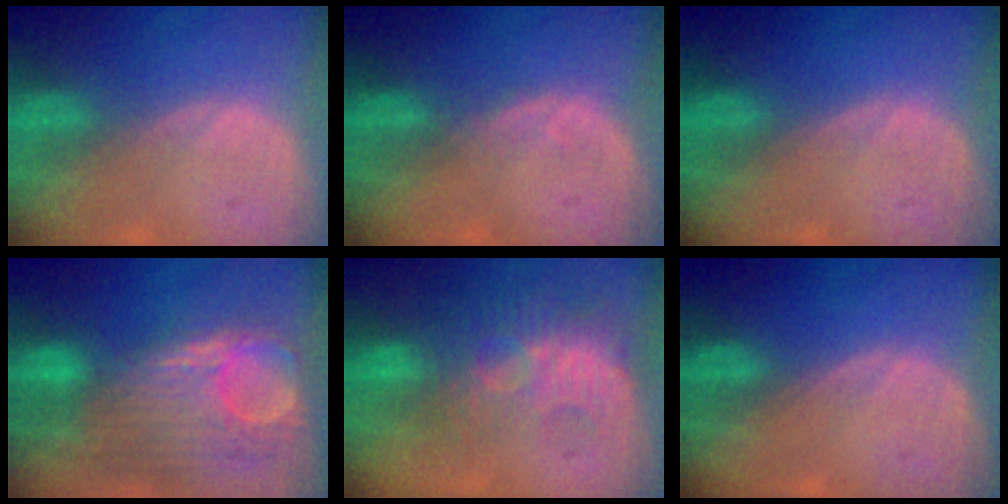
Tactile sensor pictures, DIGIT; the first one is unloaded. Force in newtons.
{"total": 1.1, "press": 1.1, "slide": 0.2}
{"total": 0.0}
{"total": 12.6, "press": 10.6, "slide": 6.8}
{"total": 8.9, "press": 8.5, "slide": 2.6}
{"total": 0.0}